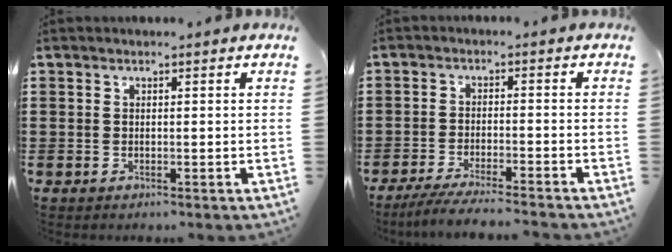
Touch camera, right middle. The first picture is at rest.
{"total": 4.2, "force": [-3.8, -0.1, 1.6], "torque": [-0.033, -0.010, -0.074]}